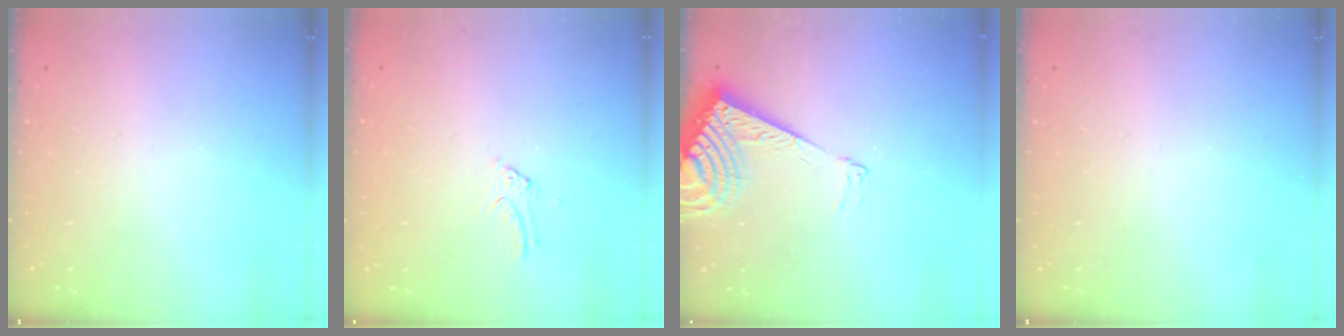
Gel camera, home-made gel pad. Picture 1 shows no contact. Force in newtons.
{"total": 4.2, "press": 4.2, "slide": 0.4}
{"total": 10.1, "press": 10.0, "slide": 1.3}
{"total": 0.0}